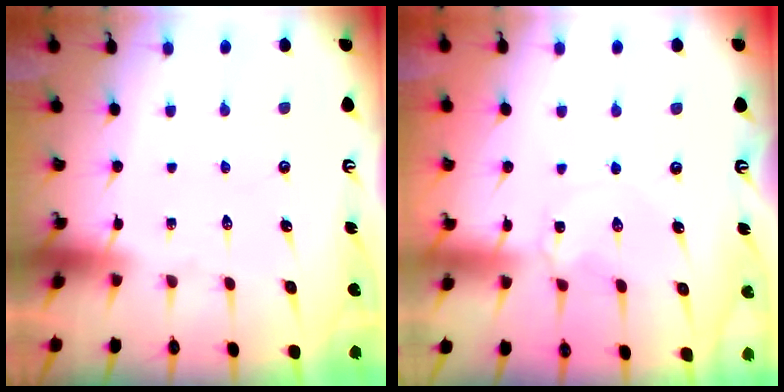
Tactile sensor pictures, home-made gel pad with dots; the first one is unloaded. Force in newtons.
{"total": 2.2, "press": 2.2, "slide": 0.1}